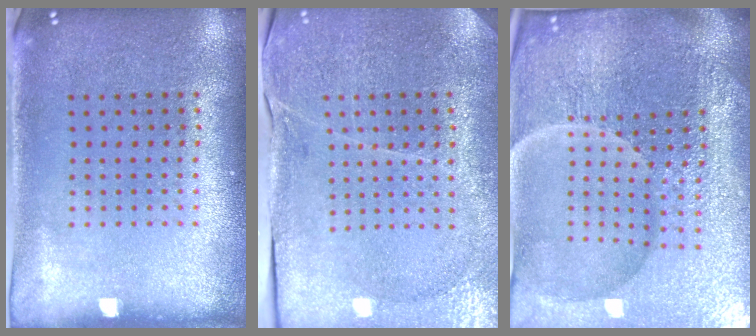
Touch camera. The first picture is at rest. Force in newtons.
{"total": 3.3, "press": 3.2, "slide": 0.6}
{"total": 5.9, "press": 5.4, "slide": 2.4}